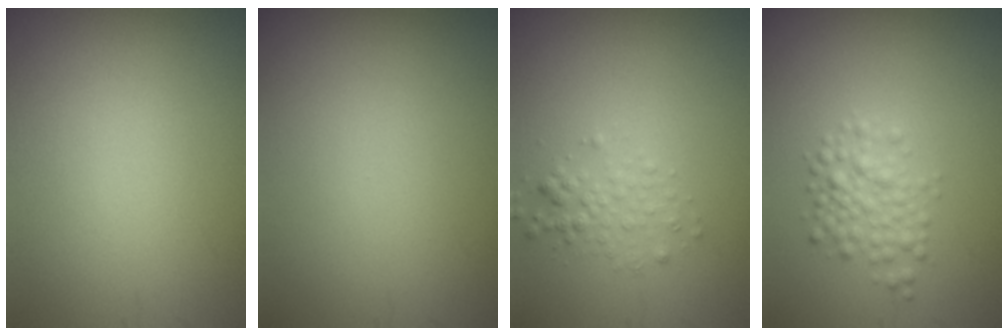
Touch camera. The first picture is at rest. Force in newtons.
{"total": 0.0}
{"total": 1.7, "press": 1.7, "slide": 0.1}
{"total": 2.7, "press": 2.7, "slide": 0.1}